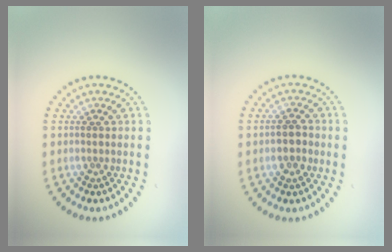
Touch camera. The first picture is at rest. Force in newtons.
{"total": 1.5, "press": 1.4, "slide": 0.2}